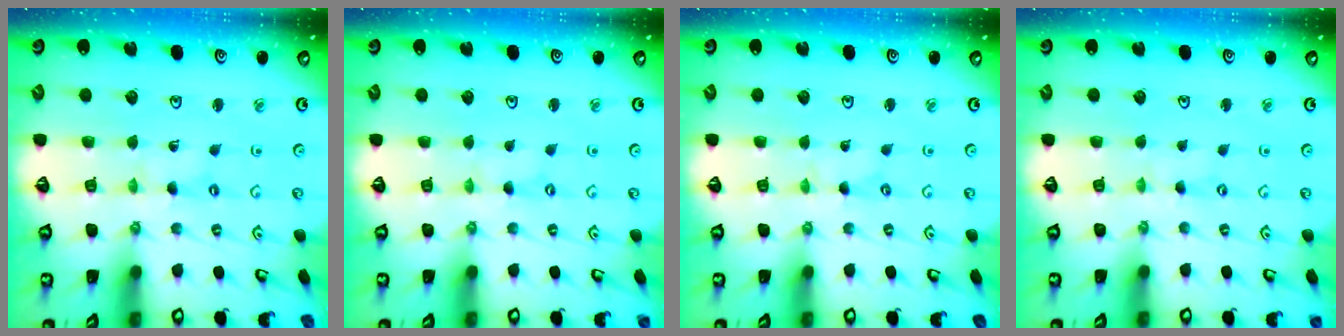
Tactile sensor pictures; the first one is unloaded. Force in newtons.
{"total": 0.0}
{"total": 0.0}
{"total": 0.0}